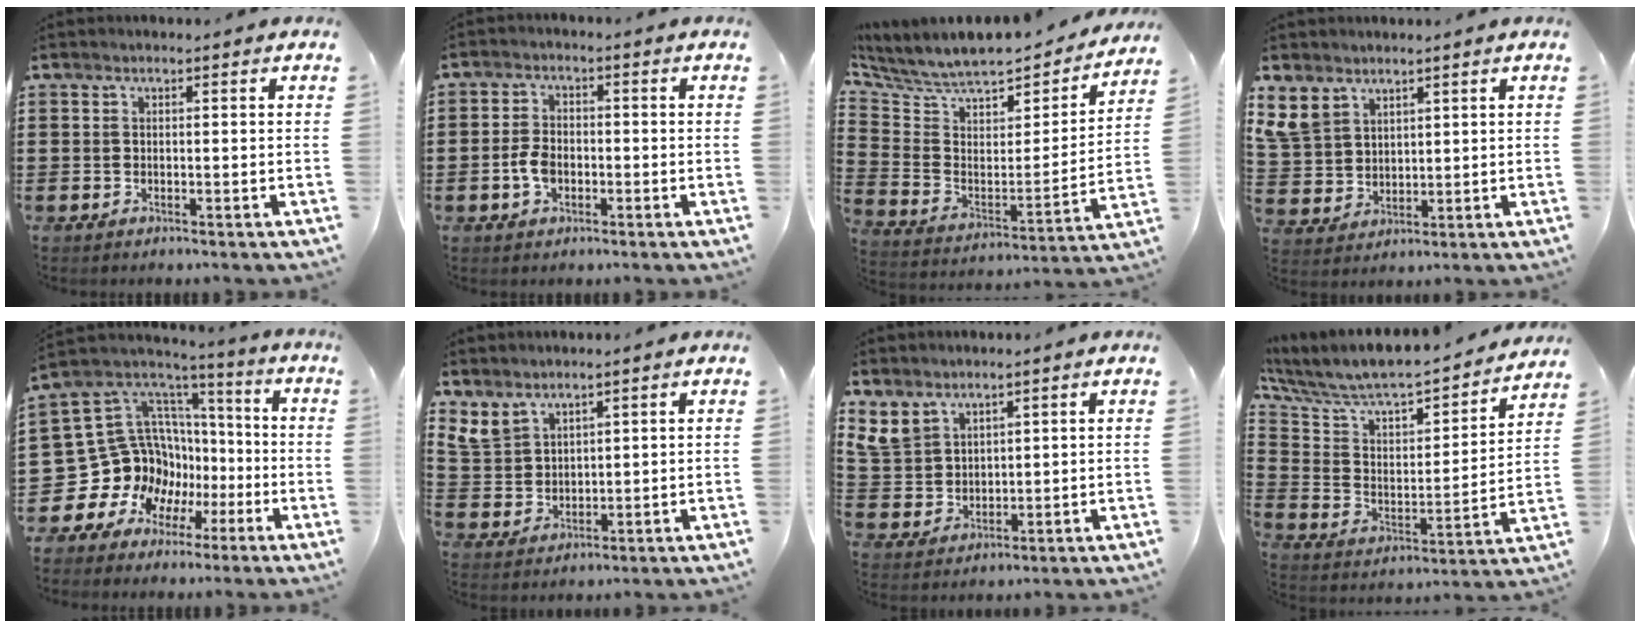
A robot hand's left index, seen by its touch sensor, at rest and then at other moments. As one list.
[{"total": 3.9, "force": [-1.1, 2.4, 2.9], "torque": [-0.074, -0.003, -0.025]}, {"total": 6.7, "force": [6.1, 1.8, 2.1], "torque": [-0.077, -0.058, 0.101]}, {"total": 5.6, "force": [3.6, 3.8, 1.8], "torque": [-0.063, -0.001, 0.068]}, {"total": 15.9, "force": [-3.9, 14.4, 5.7], "torque": [-0.177, -0.037, -0.029]}, {"total": 4.3, "force": [3.6, 2.1, 0.9], "torque": [-0.035, -0.005, 0.070]}, {"total": 4.9, "force": [3.7, 3.0, 1.1], "torque": [-0.042, -0.002, 0.071]}, {"total": 6.4, "force": [5.5, 2.1, 2.5], "torque": [-0.083, -0.057, 0.087]}]